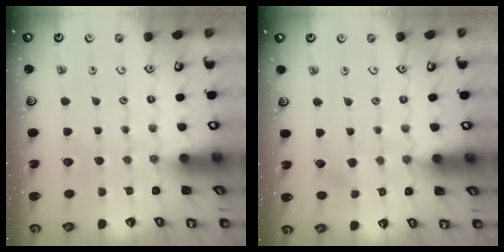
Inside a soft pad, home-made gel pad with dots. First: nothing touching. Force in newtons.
{"total": 1.9, "press": 1.9, "slide": 0.2}